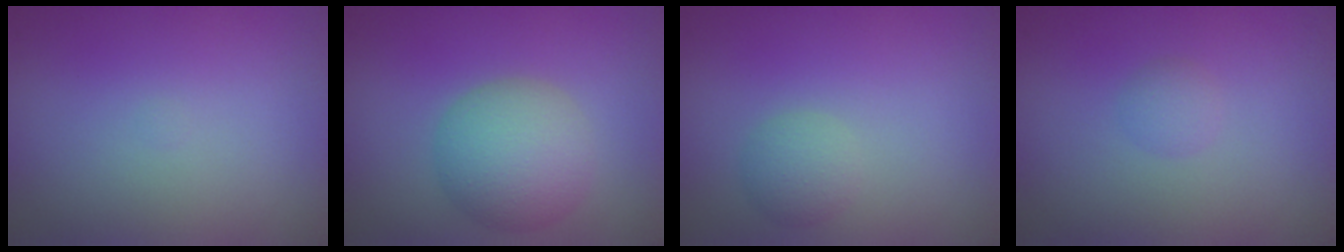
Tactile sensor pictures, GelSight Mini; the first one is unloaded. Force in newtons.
{"total": 5.4, "press": 5.4, "slide": 0.2}
{"total": 1.8, "press": 1.8, "slide": 0.1}
{"total": 1.1, "press": 1.1, "slide": 0.1}